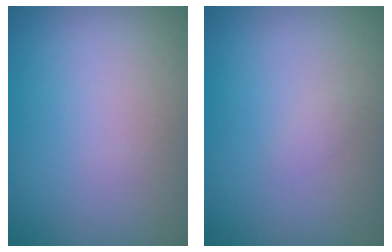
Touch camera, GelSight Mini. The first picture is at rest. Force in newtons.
{"total": 0.5, "press": 0.5, "slide": 0.0}